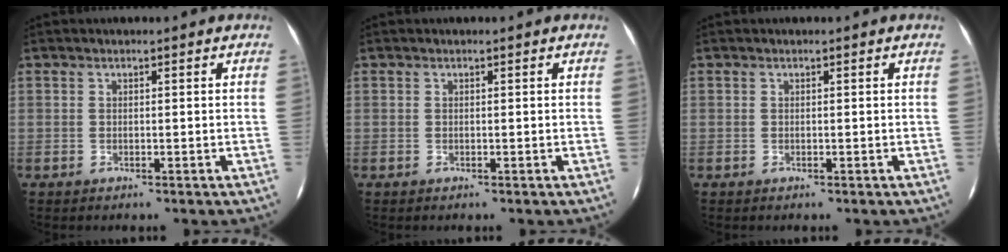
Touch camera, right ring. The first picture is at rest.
{"total": 0.0}
{"total": 0.0}